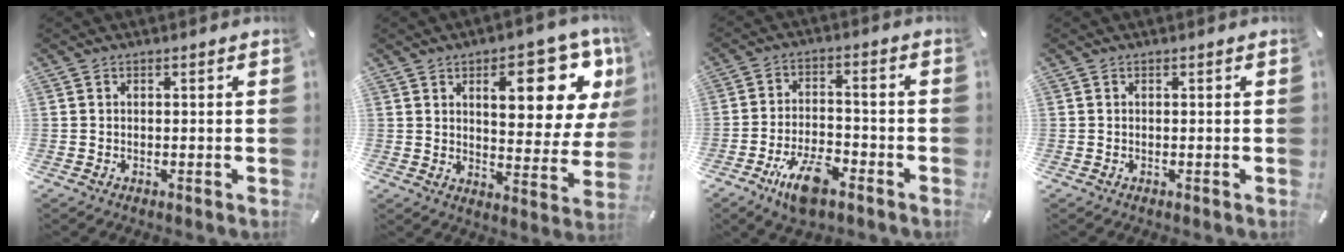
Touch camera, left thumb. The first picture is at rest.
{"total": 17.2, "force": [8.1, 7.3, 13.3], "torque": [-0.173, -0.036, 0.124]}
{"total": 10.3, "force": [-6.3, 4.2, 7.0], "torque": [-0.131, 0.029, -0.111]}
{"total": 0.0}